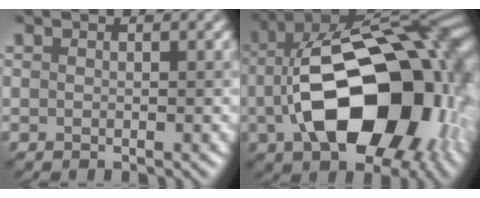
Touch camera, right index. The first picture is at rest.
{"total": 18.2, "force": [-2.7, 11.1, 14.2], "torque": [-0.236, -0.010, -0.035]}